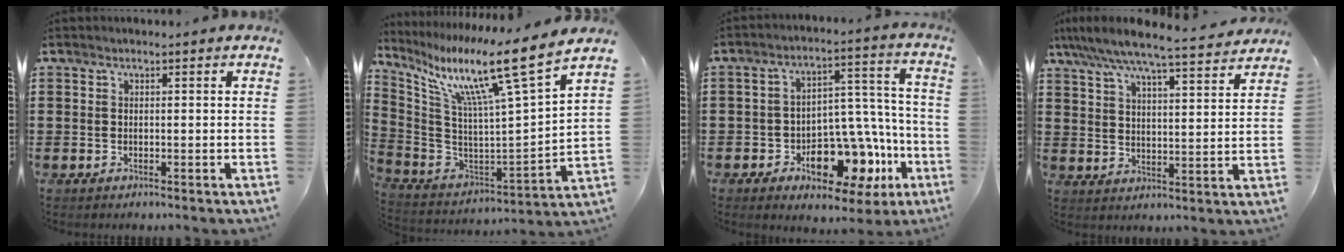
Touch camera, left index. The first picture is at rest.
{"total": 12.5, "force": [8.4, -0.3, 9.2], "torque": [-0.188, -0.065, 0.121]}
{"total": 10.8, "force": [-5.8, 6.2, 6.7], "torque": [-0.103, 0.020, -0.096]}
{"total": 6.5, "force": [6.0, -0.2, 2.6], "torque": [-0.076, -0.040, 0.098]}